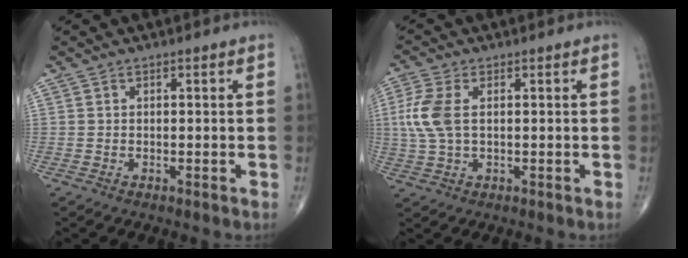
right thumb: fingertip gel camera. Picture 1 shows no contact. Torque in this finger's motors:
{"motor_torque": [-0.62, 0.76, 1.05, 0.16, 0.06]}